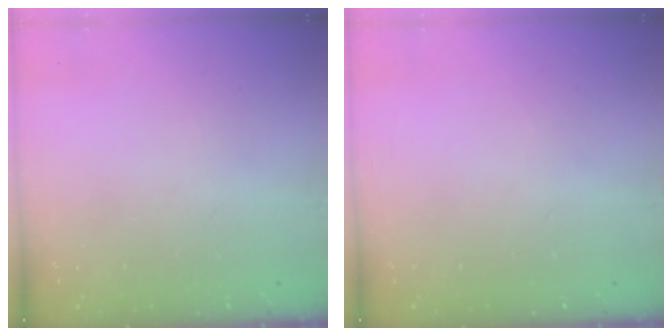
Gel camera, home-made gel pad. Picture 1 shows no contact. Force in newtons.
{"total": 0.0}